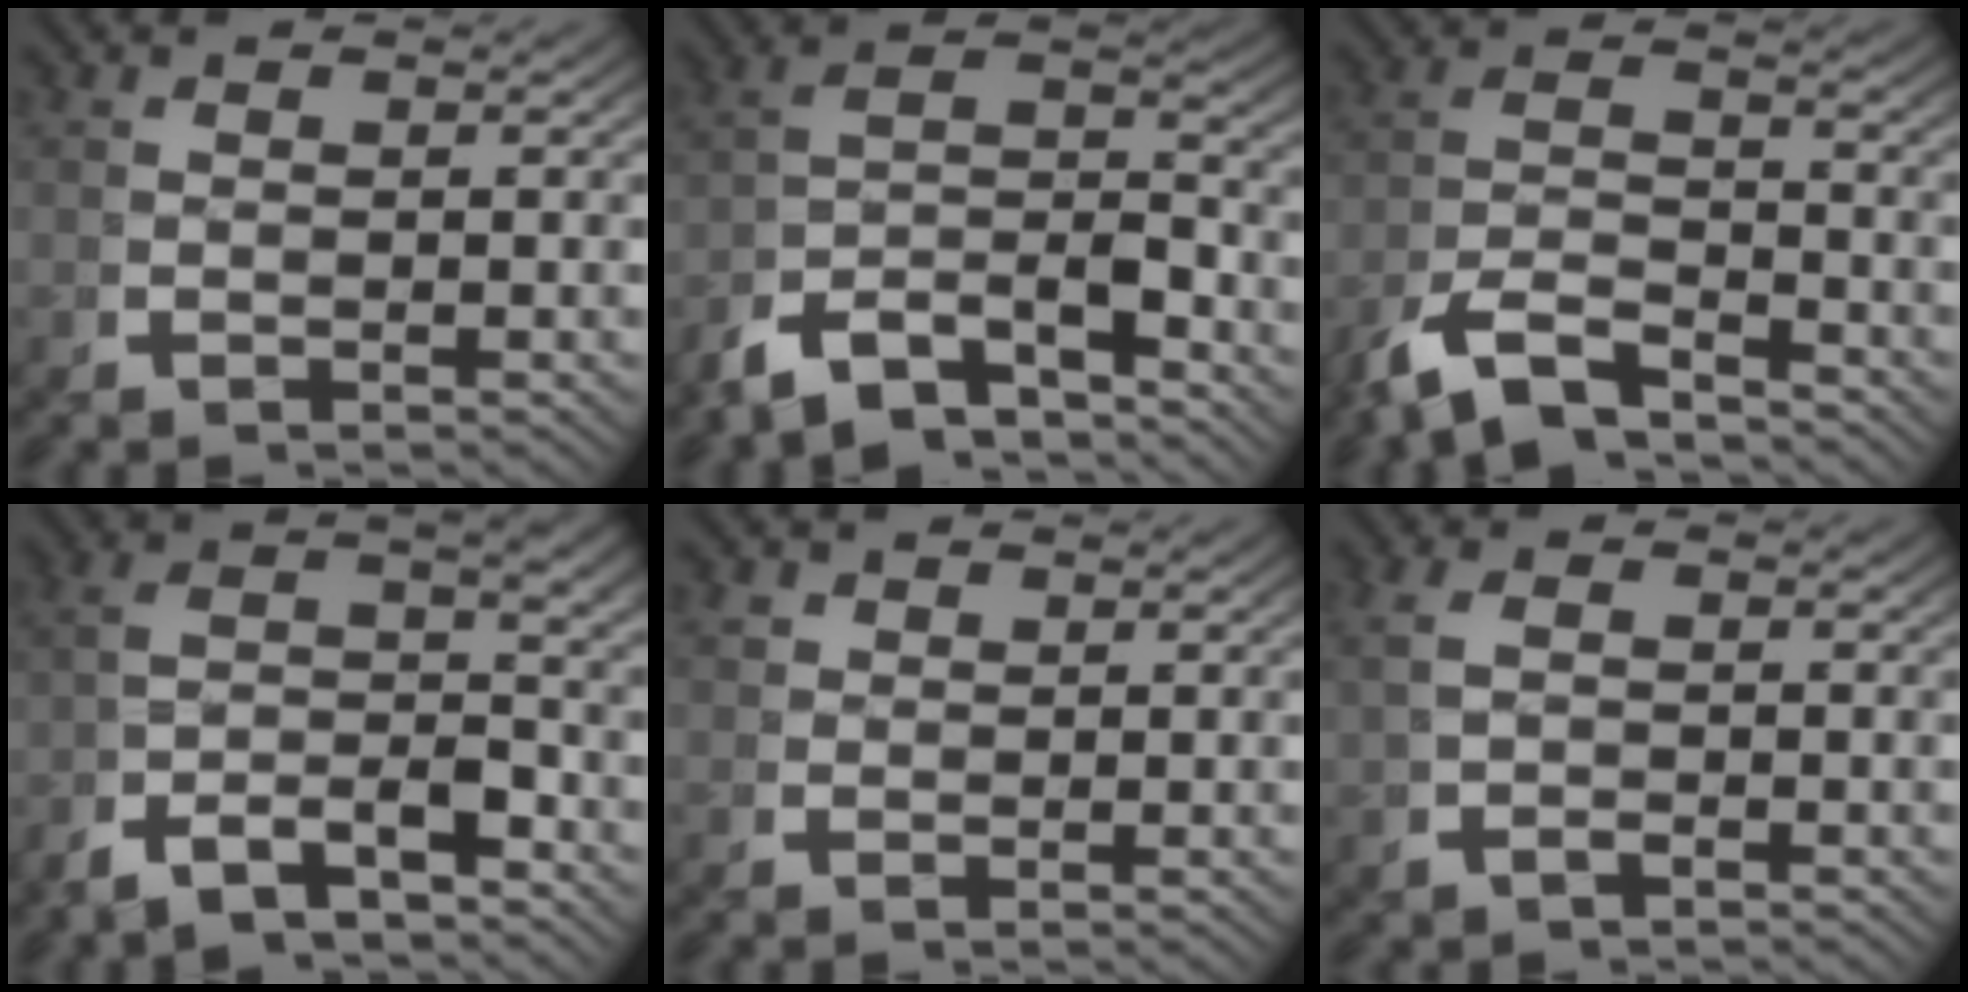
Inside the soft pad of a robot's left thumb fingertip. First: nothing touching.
{"total": 10.0, "force": [-3.3, 6.6, 6.7], "torque": [-0.135, -0.029, -0.057]}
{"total": 6.2, "force": [-3.7, 3.0, 4.0], "torque": [-0.081, -0.021, -0.062]}
{"total": 6.9, "force": [-2.1, 3.8, 5.3], "torque": [-0.101, -0.012, -0.037]}
{"total": 1.4, "force": [0.9, 1.0, 0.4], "torque": [-0.009, -0.006, 0.022]}
{"total": 1.9, "force": [0.0, 1.1, 1.5], "torque": [-0.041, 0.000, 0.003]}